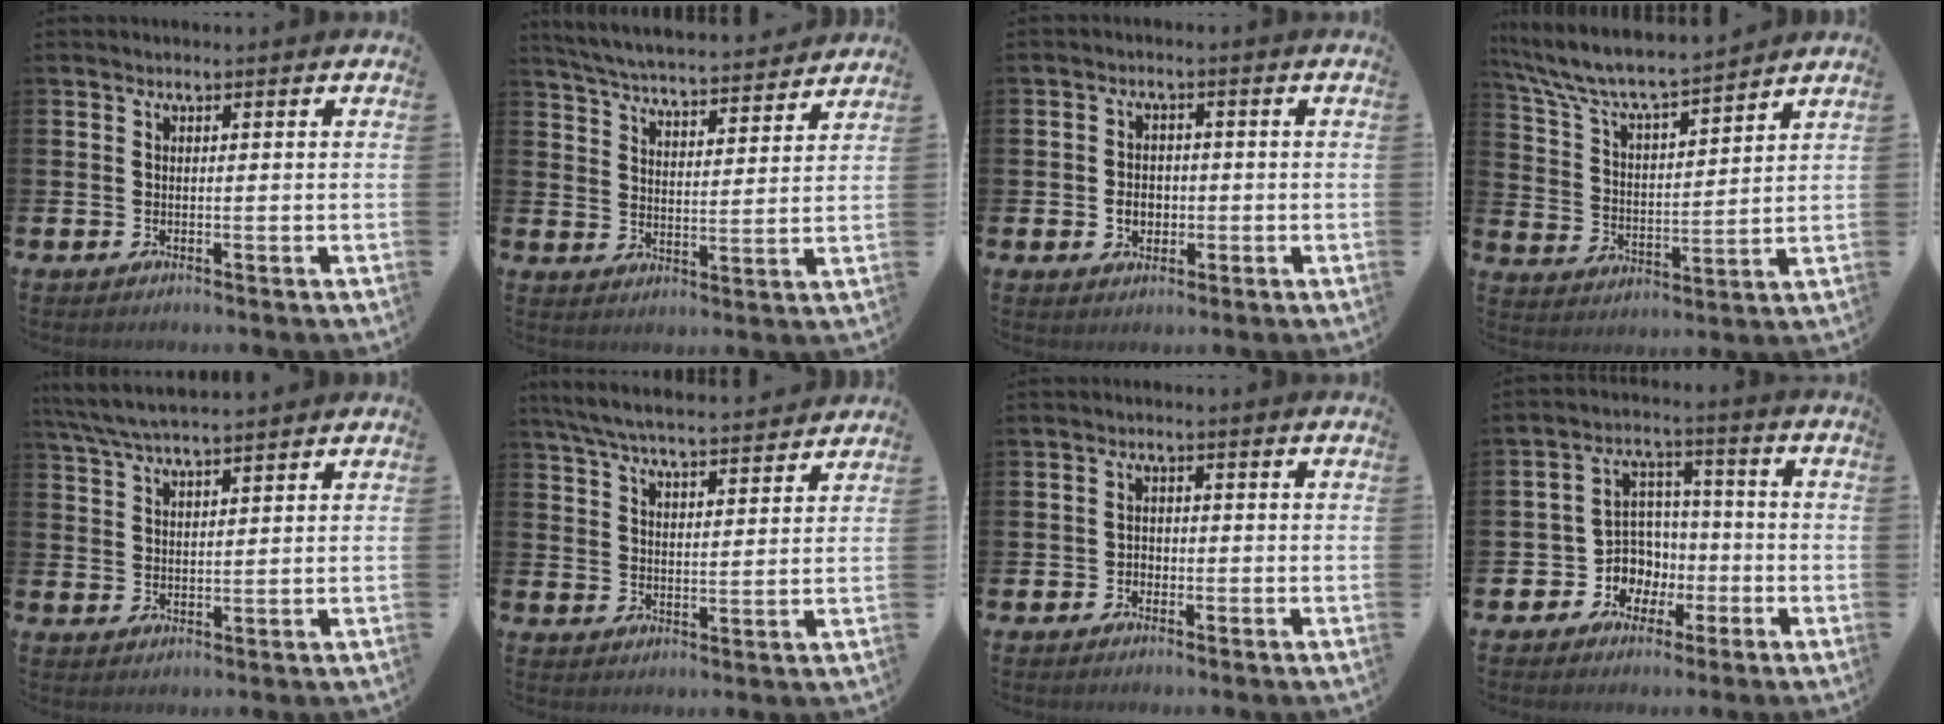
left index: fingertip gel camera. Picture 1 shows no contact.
{"total": 6.0, "force": [5.9, 0.5, 1.1], "torque": [-0.046, -0.044, 0.103]}
{"total": 2.9, "force": [-0.6, 2.4, 1.6], "torque": [-0.016, -0.002, -0.019]}
{"total": 7.9, "force": [7.4, 0.9, 2.4], "torque": [-0.082, -0.057, 0.128]}
{"total": 5.5, "force": [5.1, 0.5, 1.8], "torque": [-0.054, -0.016, 0.094]}
{"total": 6.6, "force": [6.3, 0.6, 1.8], "torque": [-0.058, -0.036, 0.113]}
{"total": 1.4, "force": [-0.8, 1.1, 0.2], "torque": [-0.003, 0.002, -0.019]}
{"total": 6.7, "force": [-1.6, 6.4, 1.5], "torque": [-0.067, 0.000, -0.030]}